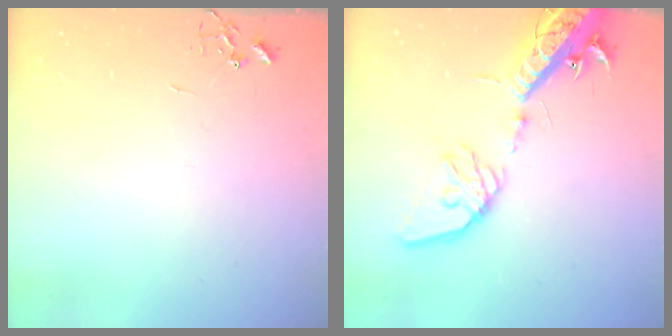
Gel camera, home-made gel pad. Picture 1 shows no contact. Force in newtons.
{"total": 19.7, "press": 19.2, "slide": 4.1}